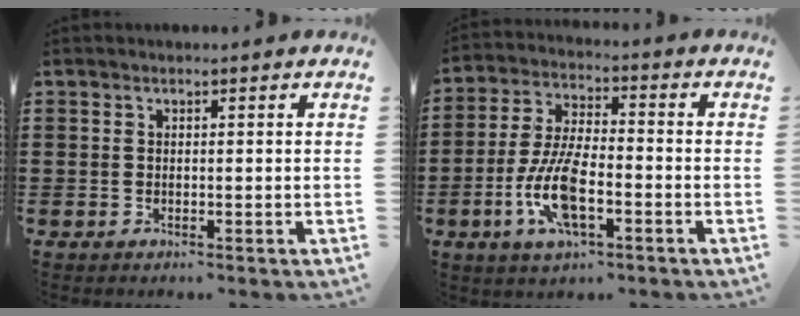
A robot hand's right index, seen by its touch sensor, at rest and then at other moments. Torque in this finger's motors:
{"motor_torque": [2.14, 0.00, 1.06, 0.21]}